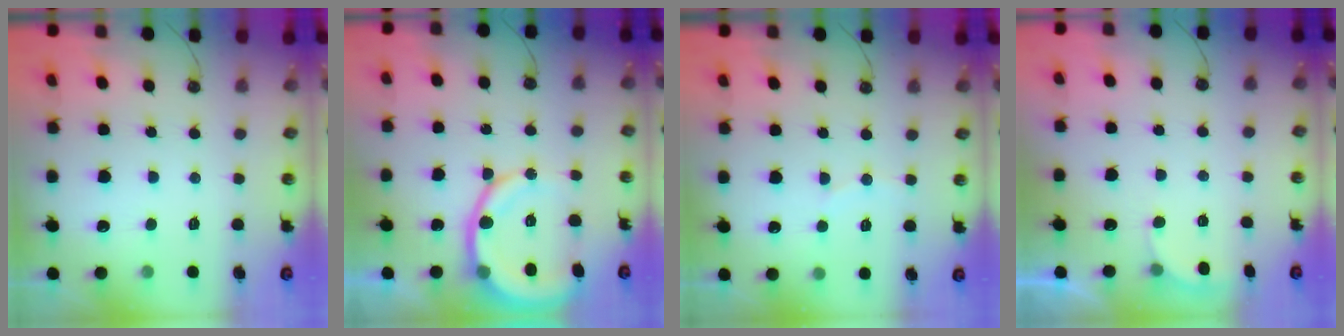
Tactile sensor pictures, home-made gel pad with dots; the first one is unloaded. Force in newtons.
{"total": 12.6, "press": 12.4, "slide": 2.6}
{"total": 4.3, "press": 4.2, "slide": 0.4}
{"total": 2.4, "press": 2.2, "slide": 1.0}